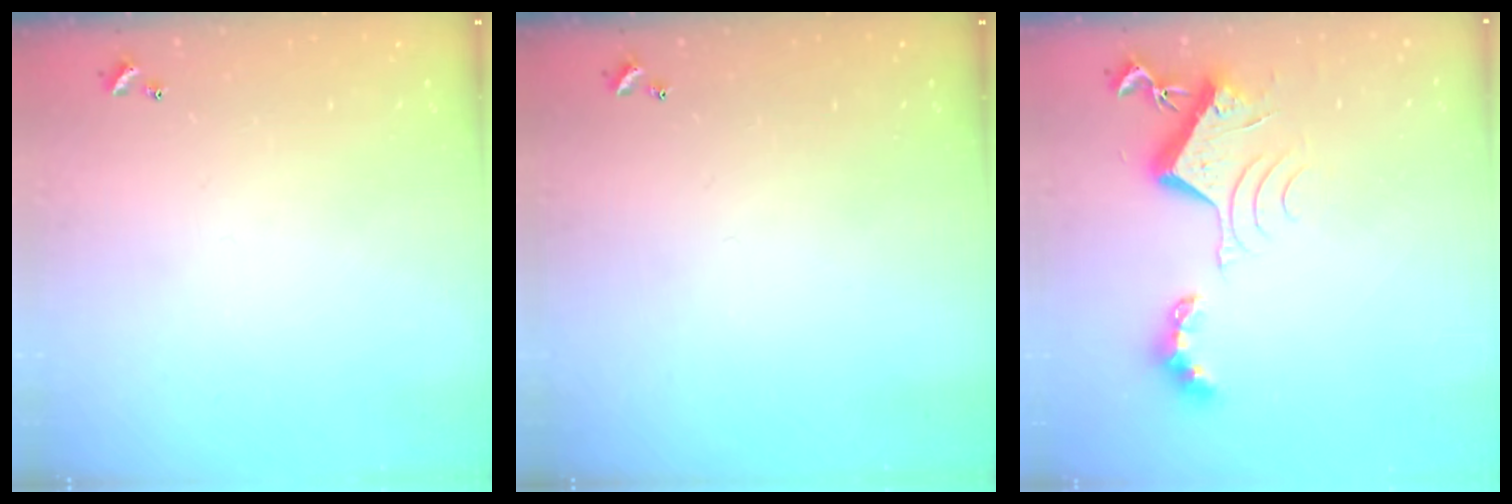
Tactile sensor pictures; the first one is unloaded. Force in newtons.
{"total": 0.0}
{"total": 8.5, "press": 8.5, "slide": 0.9}